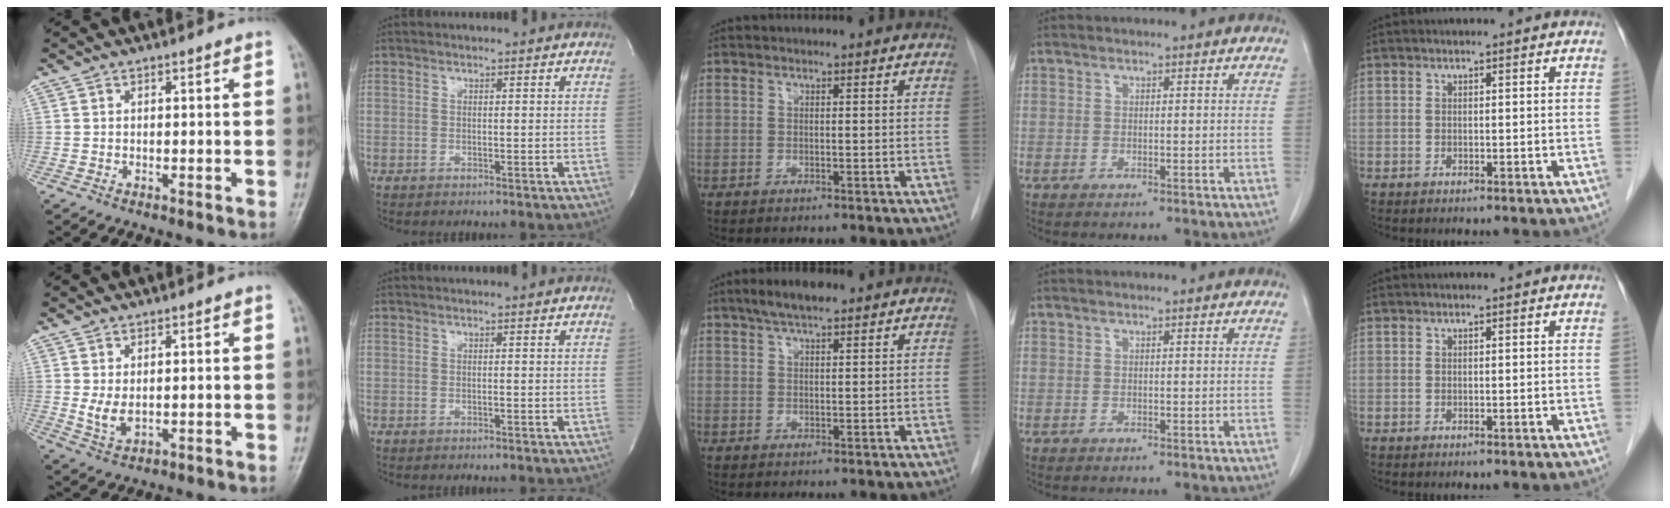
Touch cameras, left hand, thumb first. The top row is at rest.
{"thumb": {"total": 3.7, "force": [0.6, 2.2, 2.9], "torque": [-0.051, -0.010, 0.019]}, "middle": {"total": 4.4, "force": [3.1, 1.1, 2.8], "torque": [-0.055, 0.012, 0.054]}}